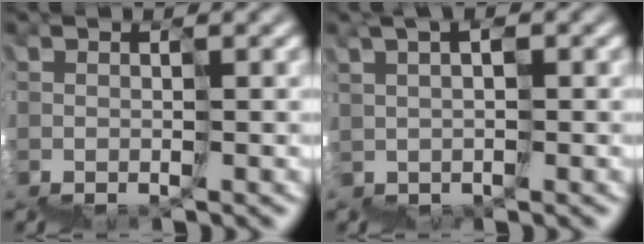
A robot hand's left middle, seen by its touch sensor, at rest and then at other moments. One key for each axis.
{"total": 2.5, "fx": 2.2, "fy": -0.3, "fz": -1.1, "tx": 0.019, "ty": 0.025, "tz": 0.032}